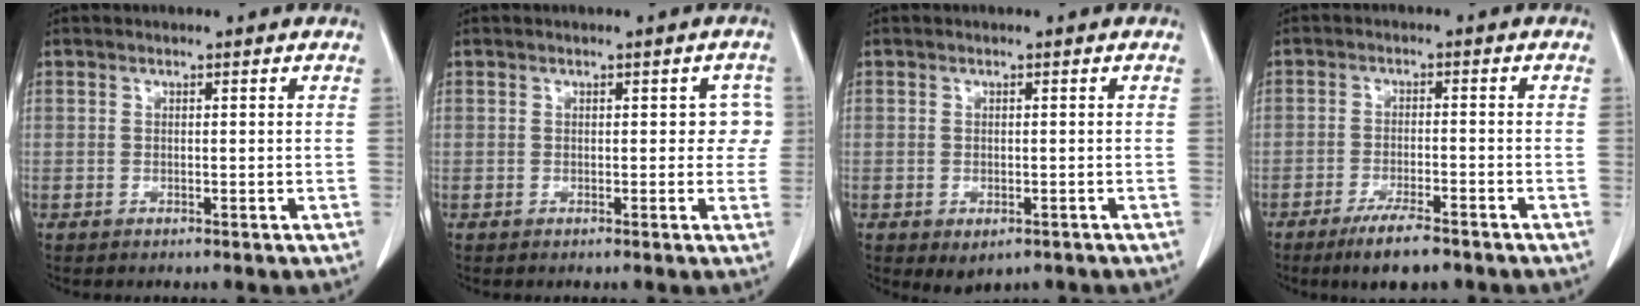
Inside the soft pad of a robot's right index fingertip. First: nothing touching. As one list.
[{"total": 2.6, "force": [0.3, 1.8, 1.9], "torque": [-0.004, 0.020, -0.001]}, {"total": 2.7, "force": [-1.5, 1.6, 1.5], "torque": [-0.020, -0.004, -0.008]}, {"total": 6.6, "force": [-4.9, 1.0, 4.3], "torque": [-0.075, -0.012, -0.078]}]